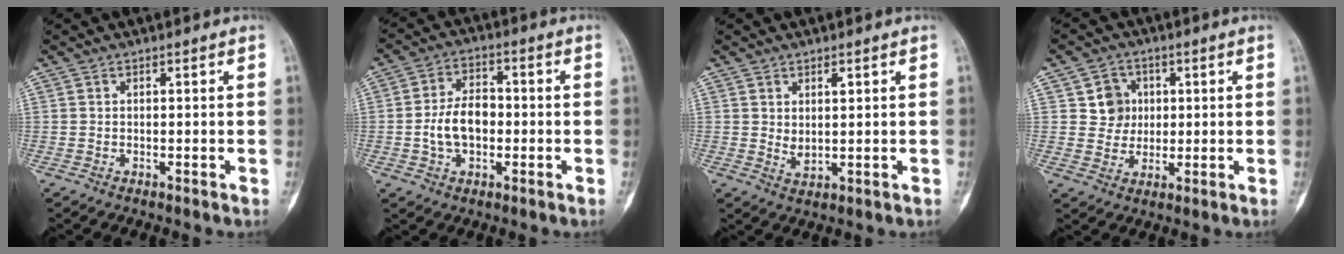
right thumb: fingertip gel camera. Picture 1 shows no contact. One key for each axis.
{"total": 8.7, "fx": -1.2, "fy": 5.8, "fz": 6.3, "tx": -0.097, "ty": 0.021, "tz": -0.026}
{"total": 3.4, "fx": 1.1, "fy": 1.7, "fz": 2.7, "tx": -0.036, "ty": -0.015, "tz": 0.025}
{"total": 6.2, "fx": 1.5, "fy": 5.8, "fz": 1.6, "tx": 0.012, "ty": 0.002, "tz": 0.023}